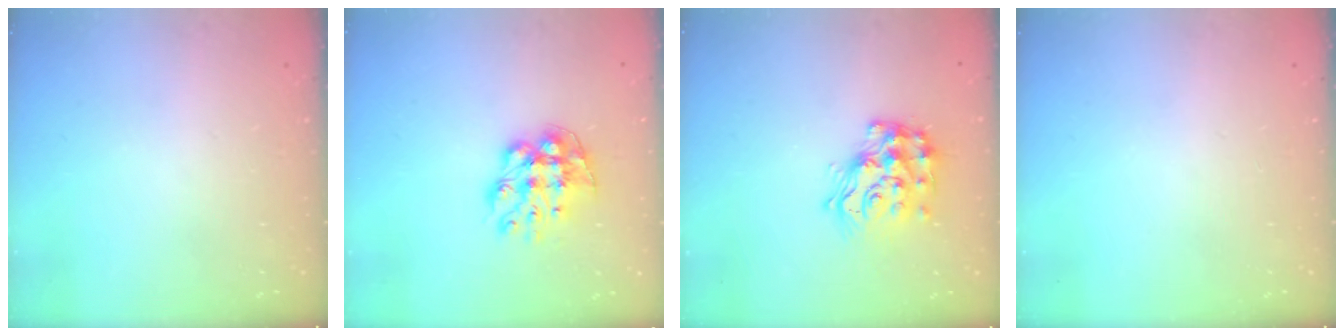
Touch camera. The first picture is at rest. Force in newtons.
{"total": 10.1, "press": 10.0, "slide": 0.8}
{"total": 16.0, "press": 16.0, "slide": 1.0}
{"total": 0.0}